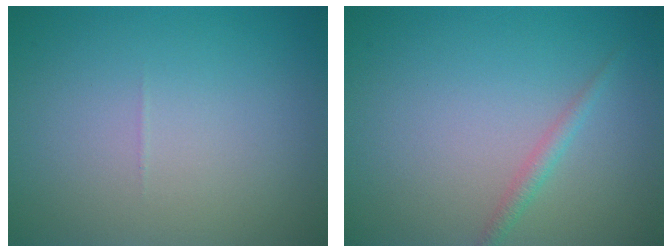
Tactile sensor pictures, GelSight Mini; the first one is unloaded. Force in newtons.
{"total": 1.2, "press": 1.2, "slide": 0.0}